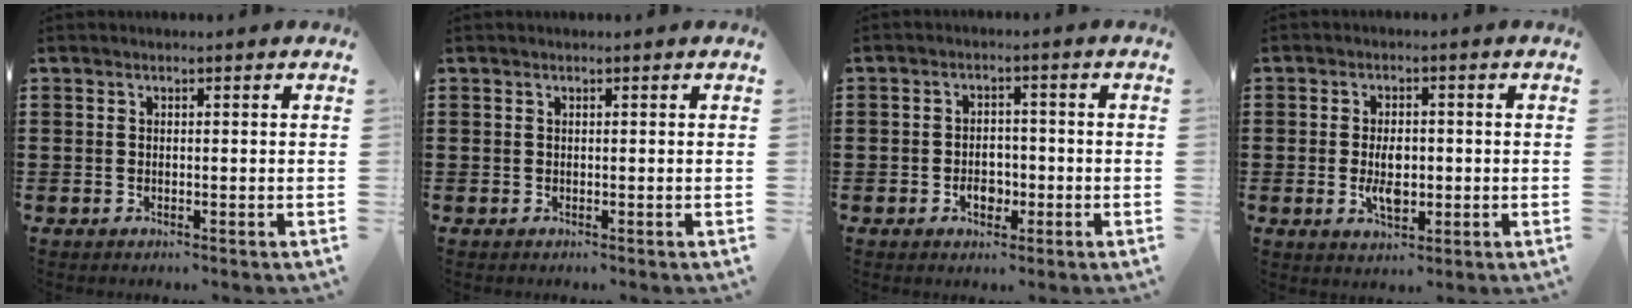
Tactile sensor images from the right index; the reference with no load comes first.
{"total": 0.0}
{"total": 3.7, "force": [-1.3, 2.5, 2.5], "torque": [-0.038, 0.002, -0.025]}
{"total": 5.3, "force": [-0.6, 2.8, 4.5], "torque": [-0.086, -0.001, -0.015]}